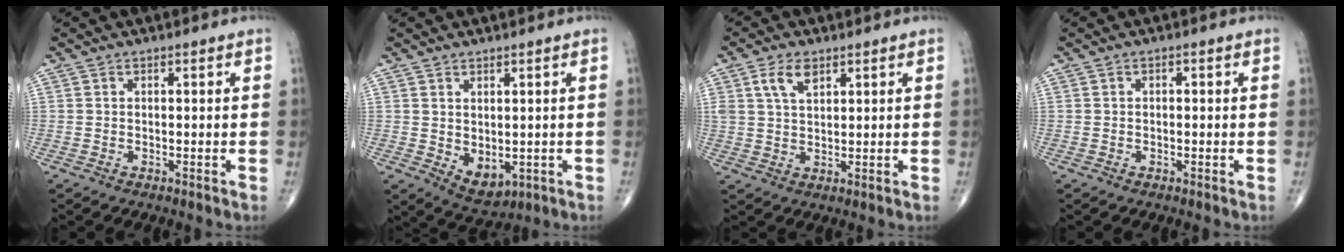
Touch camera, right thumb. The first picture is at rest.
{"total": 5.3, "force": [-0.3, 3.3, 4.1], "torque": [-0.048, -0.007, 0.017]}
{"total": 5.0, "force": [2.6, 2.6, 3.3], "torque": [-0.057, -0.008, 0.052]}
{"total": 0.6, "force": [0.1, 0.4, 0.5], "torque": [-0.005, 0.002, -0.001]}